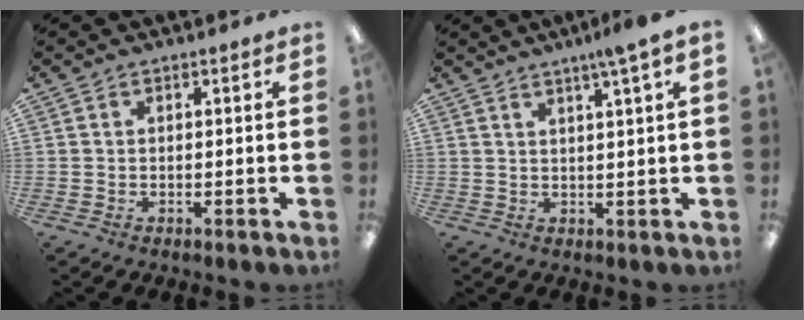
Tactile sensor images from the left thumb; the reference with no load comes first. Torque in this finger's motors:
{"motor_torque": [0.45, -0.38, 0.51, -0.43, 0.03]}